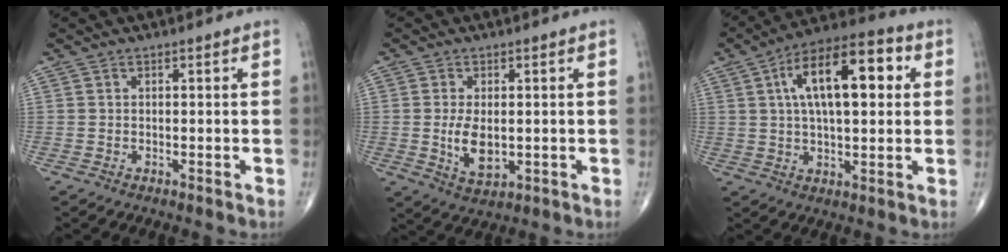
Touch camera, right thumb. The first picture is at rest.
{"total": 6.3, "force": [-0.3, 3.4, 5.3], "torque": [-0.094, -0.013, 0.003]}
{"total": 17.3, "force": [4.2, 7.6, 15.0], "torque": [-0.226, 0.022, 0.059]}